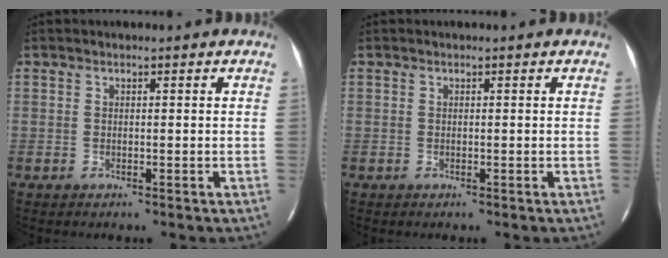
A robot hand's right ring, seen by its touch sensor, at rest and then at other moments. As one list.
[{"total": 0.0}]